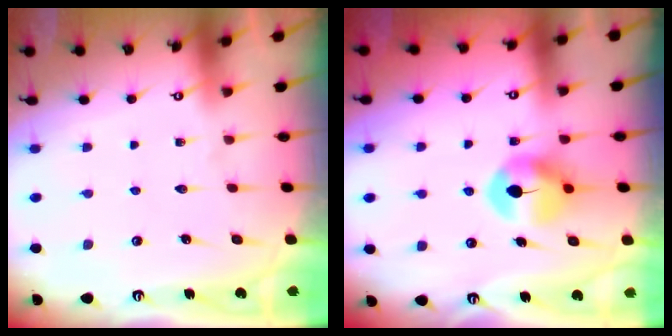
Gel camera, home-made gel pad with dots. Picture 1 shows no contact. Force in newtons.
{"total": 7.4, "press": 7.4, "slide": 0.3}